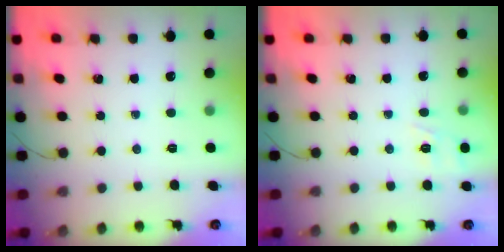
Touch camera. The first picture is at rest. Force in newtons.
{"total": 6.9, "press": 6.7, "slide": 1.6}